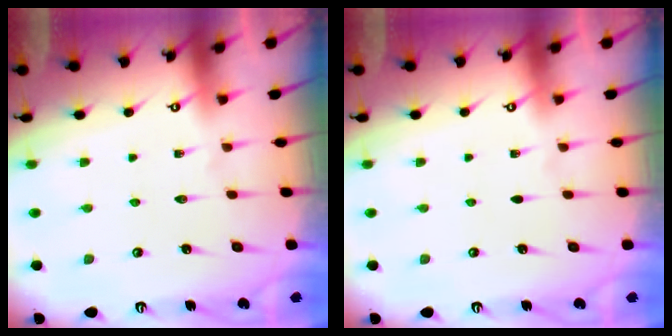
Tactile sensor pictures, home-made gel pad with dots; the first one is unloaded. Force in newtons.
{"total": 0.0}